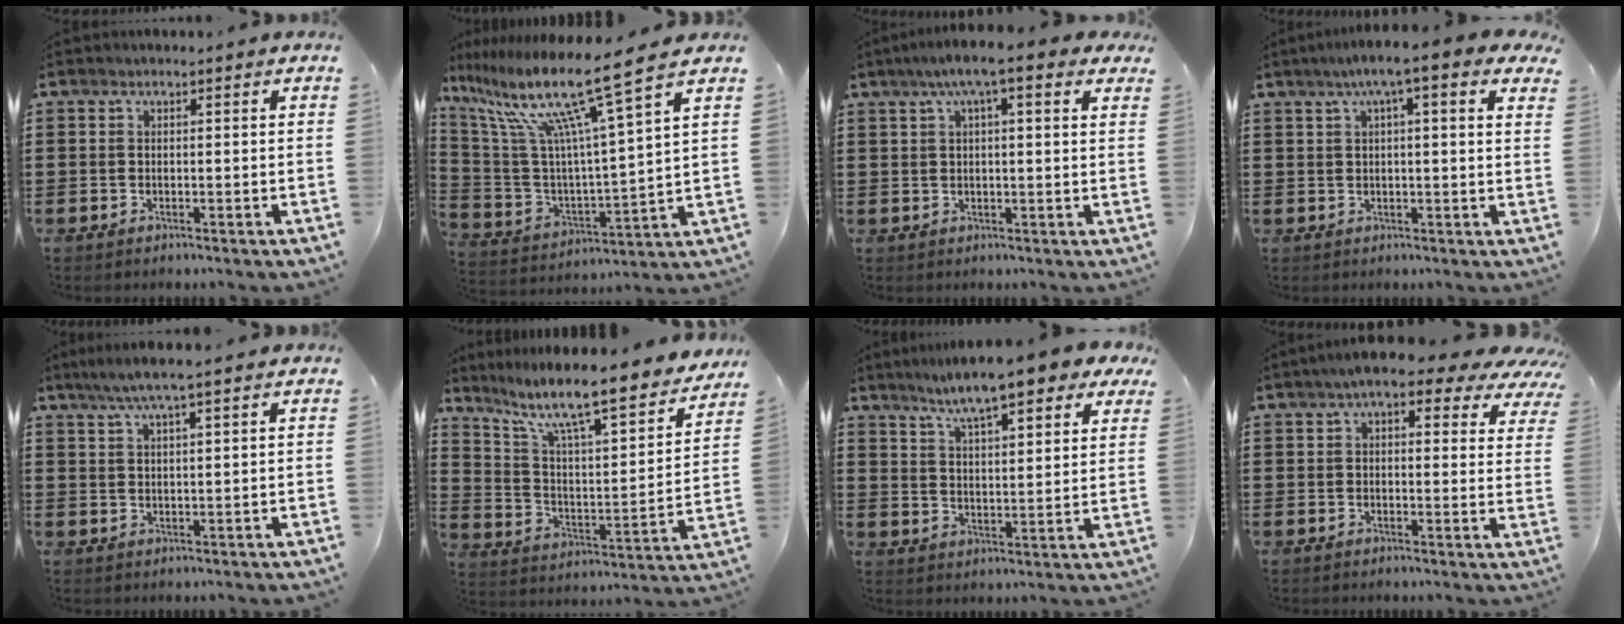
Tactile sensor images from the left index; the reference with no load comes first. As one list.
[{"total": 14.4, "force": [10.7, 0.0, 9.7], "torque": [-0.224, -0.070, 0.174]}, {"total": 6.5, "force": [3.9, 0.9, 5.1], "torque": [-0.100, 0.004, 0.065]}, {"total": 5.8, "force": [3.3, 0.2, 4.8], "torque": [-0.093, 0.001, 0.054]}, {"total": 4.7, "force": [3.5, 0.0, 3.1], "torque": [-0.068, -0.003, 0.063]}, {"total": 10.0, "force": [7.7, 1.3, 6.3], "torque": [-0.144, -0.058, 0.122]}, {"total": 9.2, "force": [7.8, 0.6, 5.0], "torque": [-0.115, -0.026, 0.131]}, {"total": 7.2, "force": [5.2, 1.9, 4.6], "torque": [-0.080, -0.014, 0.086]}]